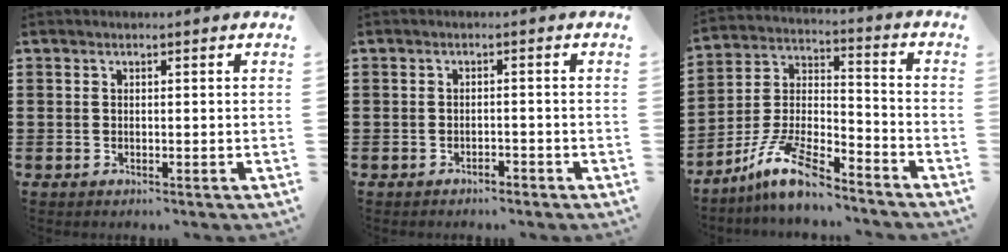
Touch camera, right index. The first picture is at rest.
{"total": 1.4, "force": [-1.3, 0.2, 0.2], "torque": [-0.009, 0.001, -0.028]}
{"total": 11.0, "force": [-8.9, 2.2, 6.1], "torque": [-0.133, 0.018, -0.177]}